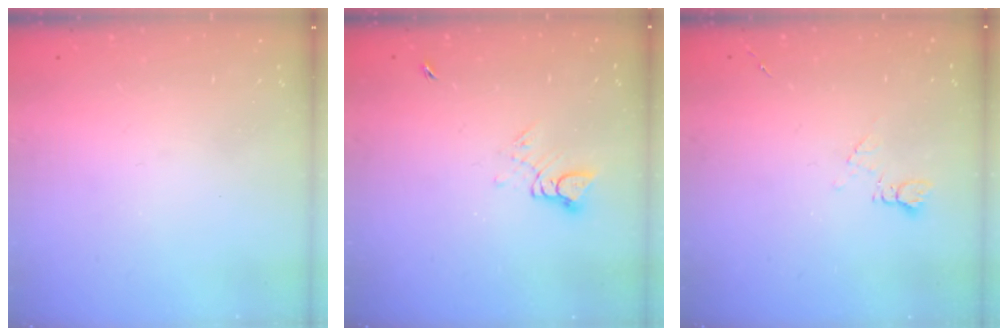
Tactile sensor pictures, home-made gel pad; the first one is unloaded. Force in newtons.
{"total": 3.4, "press": 3.4, "slide": 0.3}
{"total": 6.5, "press": 6.4, "slide": 0.8}